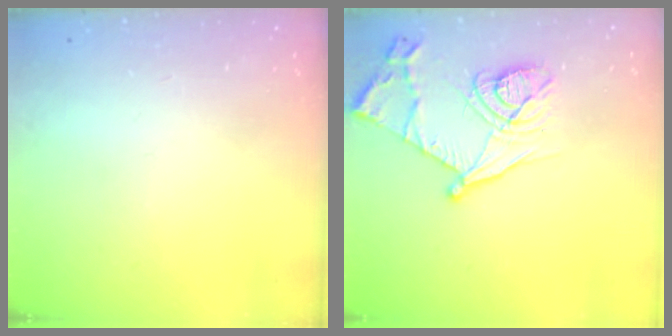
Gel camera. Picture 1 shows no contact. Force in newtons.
{"total": 16.2, "press": 16.2, "slide": 1.4}